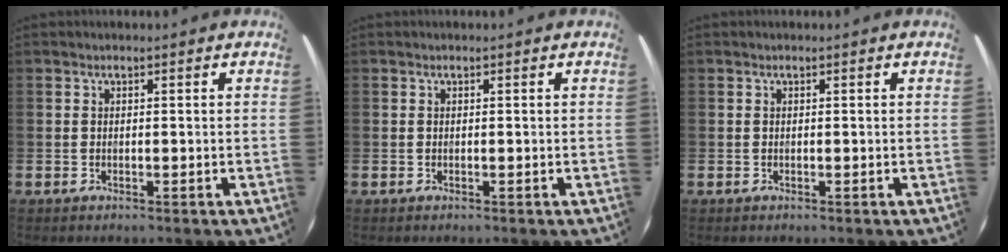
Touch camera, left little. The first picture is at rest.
{"total": 0.0}
{"total": 0.0}